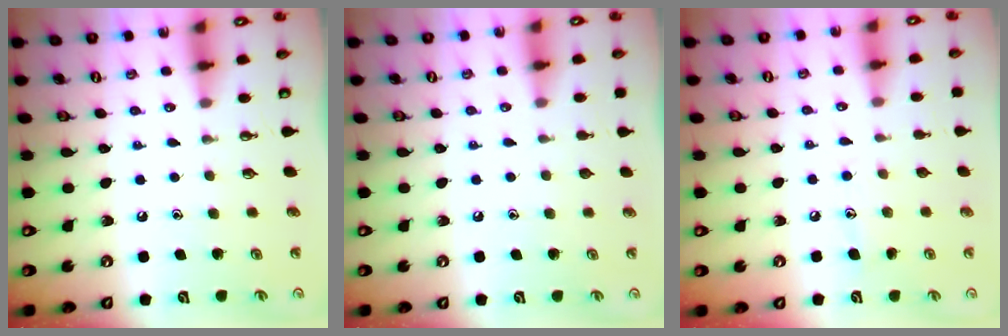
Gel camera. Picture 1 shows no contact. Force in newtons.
{"total": 0.5, "press": 0.5, "slide": 0.1}
{"total": 5.6, "press": 5.6, "slide": 0.6}